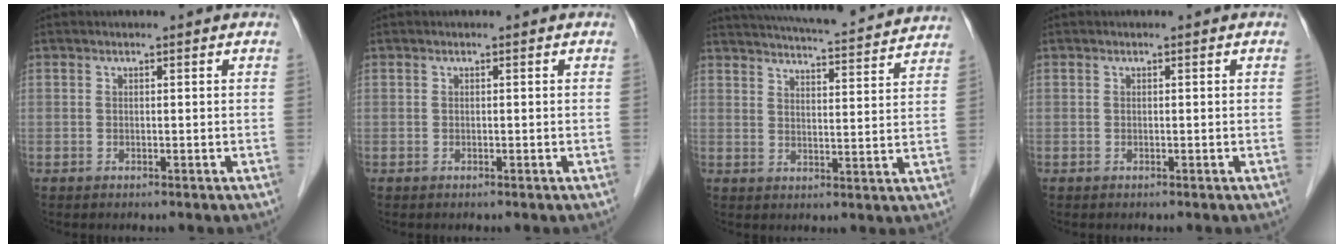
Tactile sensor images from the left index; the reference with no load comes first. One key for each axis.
{"total": 0.0}
{"total": 21.4, "fx": 20.0, "fy": 2.1, "fz": 7.3, "tx": -0.119, "ty": 0.000, "tz": 0.258}
{"total": 0.0}